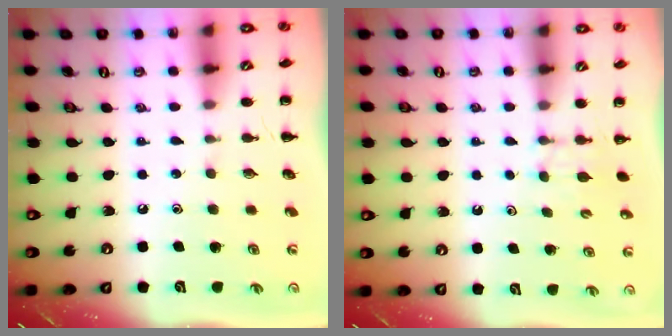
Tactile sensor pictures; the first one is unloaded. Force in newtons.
{"total": 2.6, "press": 2.4, "slide": 1.0}